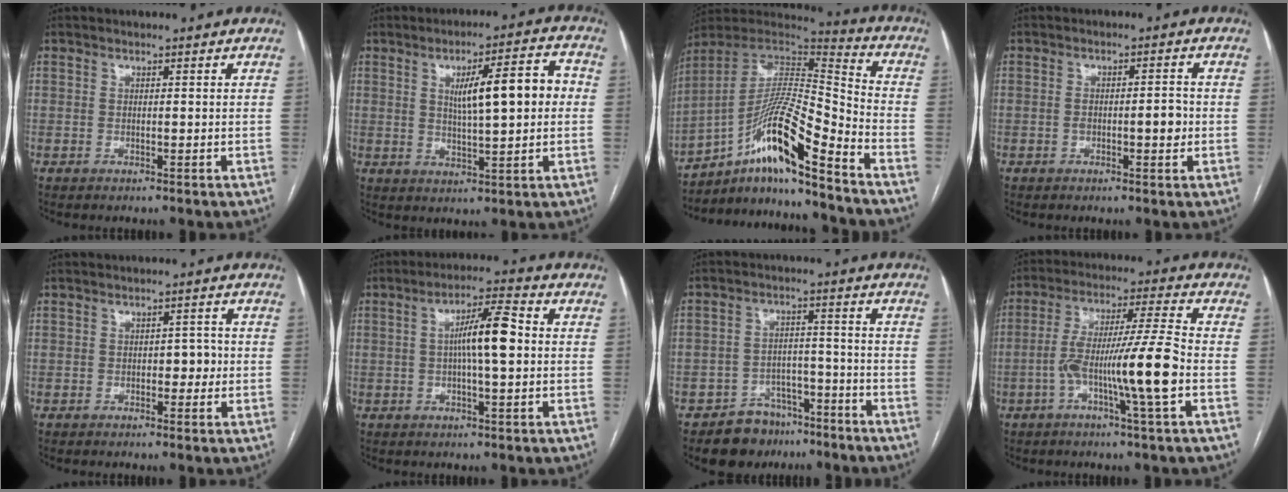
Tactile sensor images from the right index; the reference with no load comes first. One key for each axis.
{"total": 10.1, "fx": 1.4, "fy": 1.8, "fz": 9.8, "tx": -0.149, "ty": 0.020, "tz": 0.027}
{"total": 16.8, "fx": -10.8, "fy": 0.9, "fz": 12.9, "tx": -0.244, "ty": 0.014, "tz": -0.188}
{"total": 3.7, "fx": -0.7, "fy": 1.1, "fz": 3.4, "tx": -0.059, "ty": 0.007, "tz": -0.007}
{"total": 2.5, "fx": -0.4, "fy": 1.5, "fz": 2.0, "tx": -0.018, "ty": 0.008, "tz": -0.005}
{"total": 8.0, "fx": 0.5, "fy": 0.9, "fz": 8.0, "tx": -0.139, "ty": 0.015, "tz": 0.003}
{"total": 7.8, "fx": -6.1, "fy": 4.9, "fz": 0.6, "tx": 0.005, "ty": 0.032, "tz": -0.092}
{"total": 12.6, "fx": -3.4, "fy": -0.8, "fz": 12.1, "tx": -0.224, "ty": 0.005, "tz": -0.065}